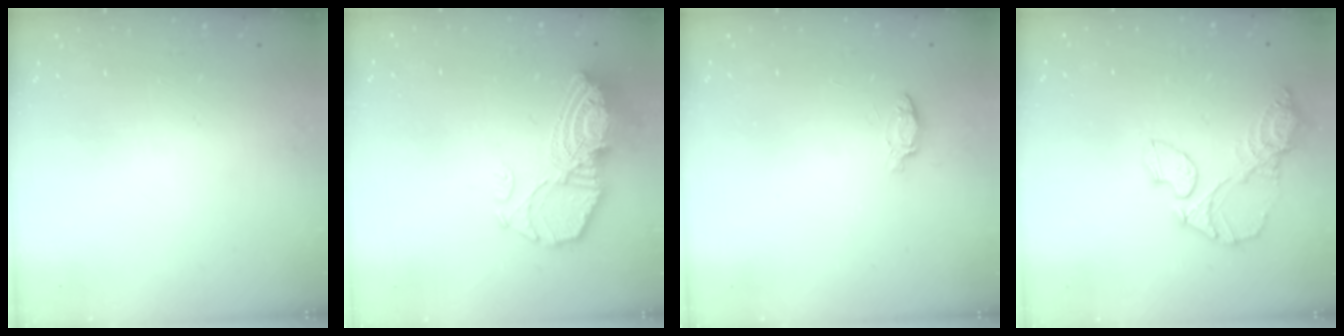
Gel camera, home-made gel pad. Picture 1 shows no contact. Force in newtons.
{"total": 14.3, "press": 14.2, "slide": 1.4}
{"total": 4.7, "press": 4.7, "slide": 0.6}
{"total": 11.4, "press": 11.4, "slide": 1.1}